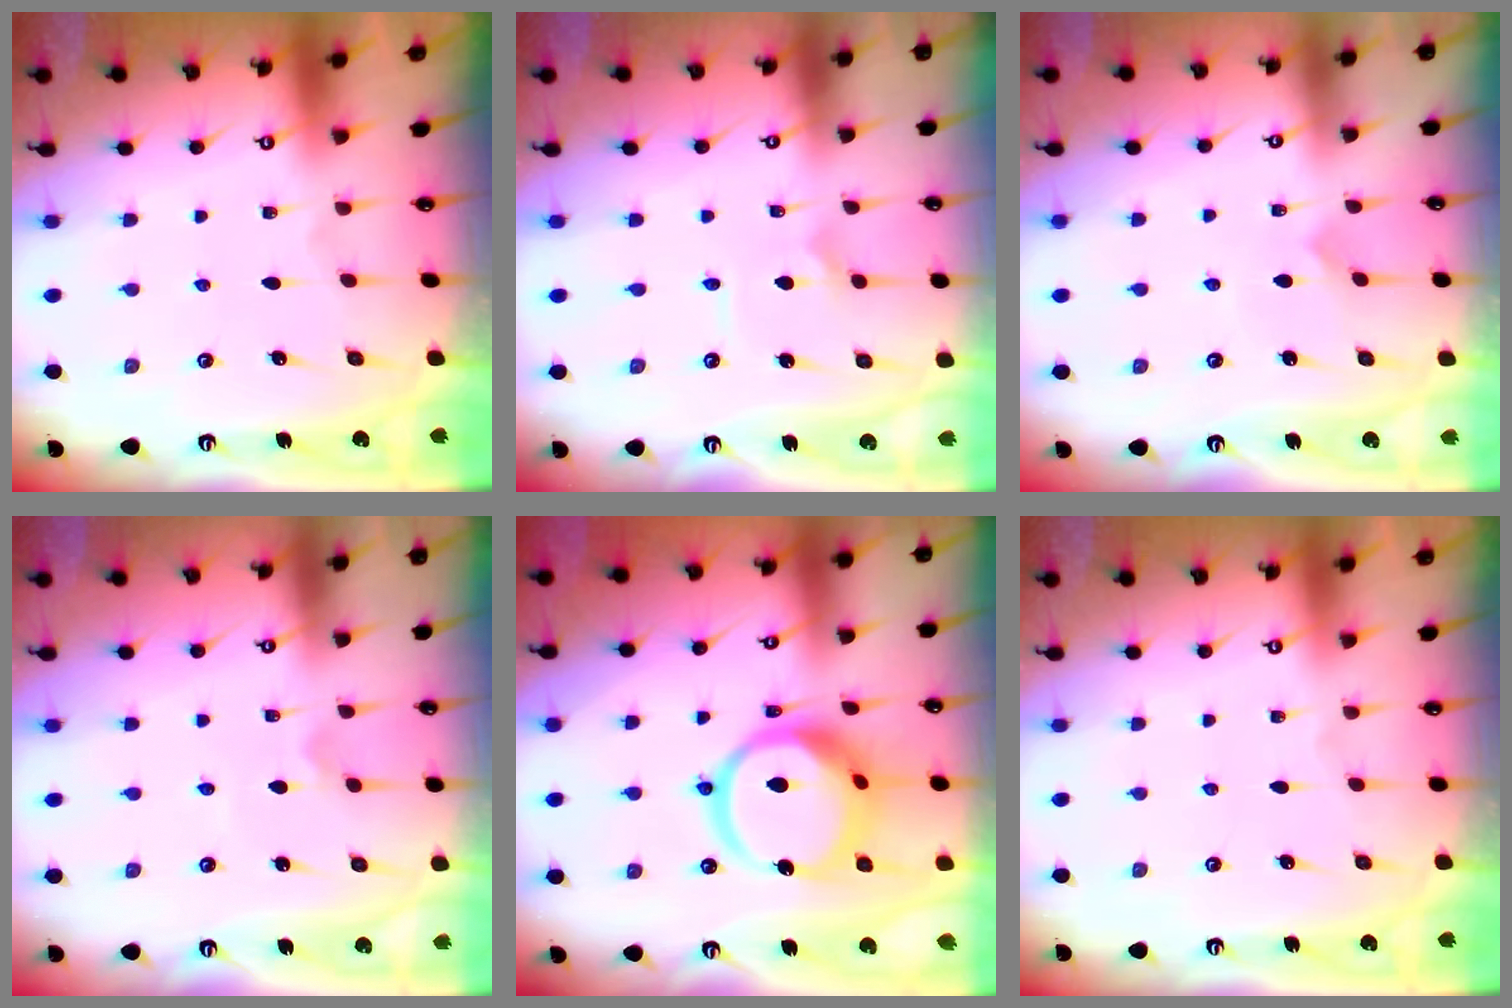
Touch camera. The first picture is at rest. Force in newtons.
{"total": 2.5, "press": 2.5, "slide": 0.2}
{"total": 2.8, "press": 2.8, "slide": 0.2}
{"total": 2.0, "press": 2.0, "slide": 0.4}
{"total": 15.4, "press": 15.3, "slide": 1.8}
{"total": 0.0}